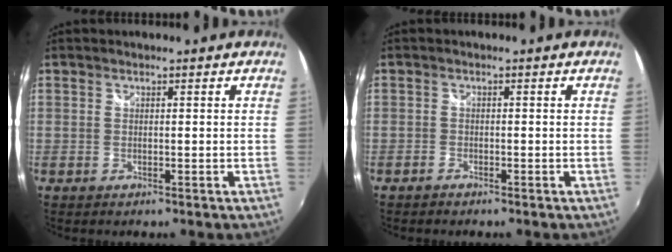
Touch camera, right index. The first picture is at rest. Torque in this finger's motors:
{"motor_torque": [-0.01, 0.00, 0.03, 0.00]}